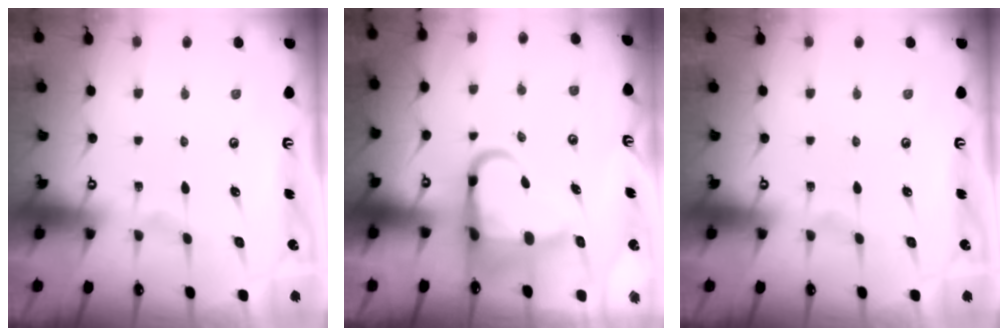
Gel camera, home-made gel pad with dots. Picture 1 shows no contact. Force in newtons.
{"total": 8.8, "press": 8.3, "slide": 2.9}
{"total": 0.0}